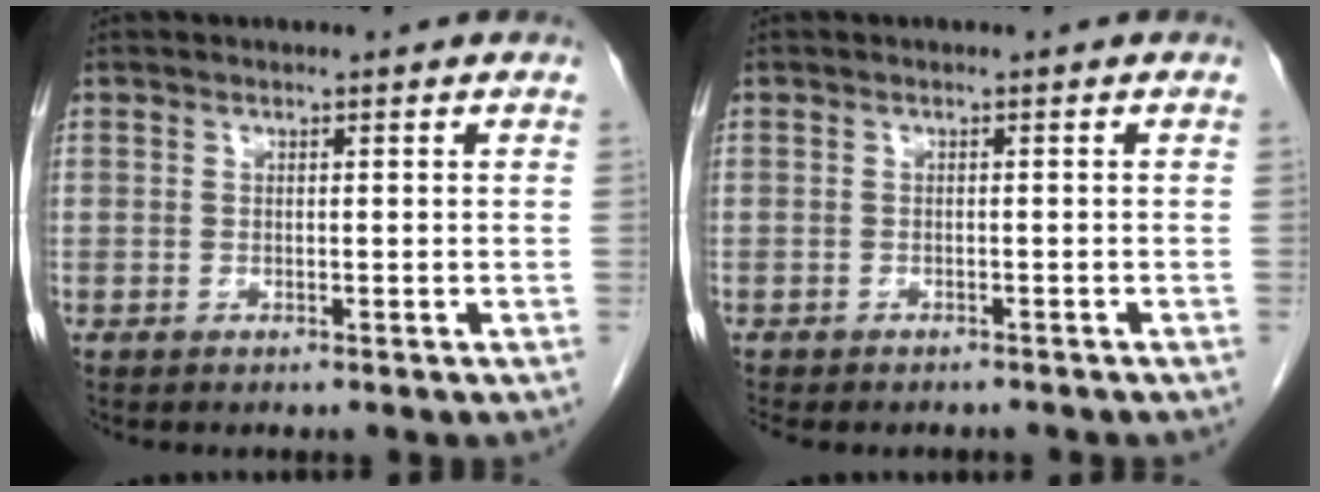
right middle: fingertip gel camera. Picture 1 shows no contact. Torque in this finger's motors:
{"motor_torque": [1.08, -1.06, 0.09, 0.07]}